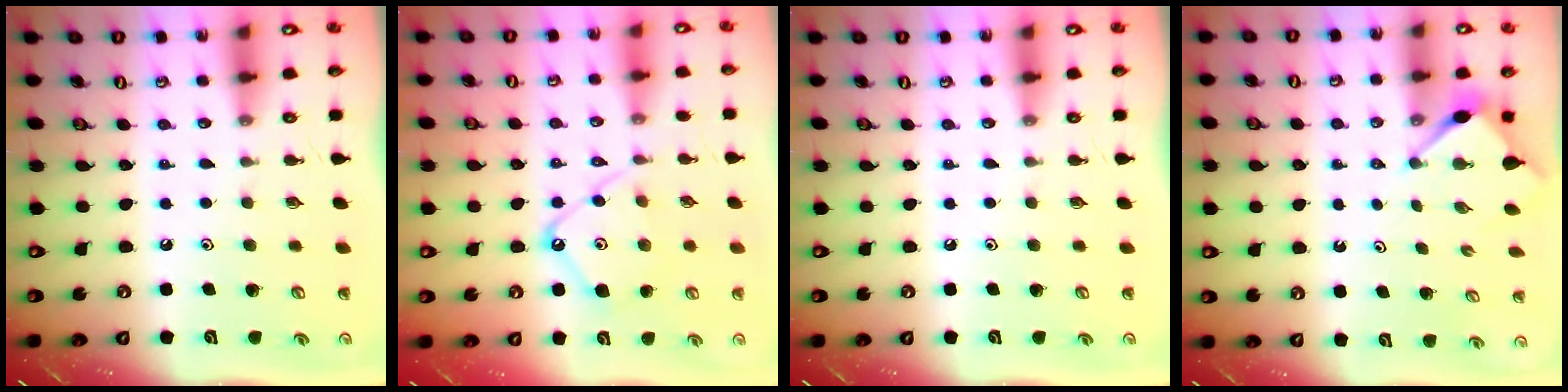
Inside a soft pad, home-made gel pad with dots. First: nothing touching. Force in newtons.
{"total": 10.1, "press": 10.0, "slide": 1.0}
{"total": 0.0}
{"total": 3.2, "press": 3.2, "slide": 0.4}